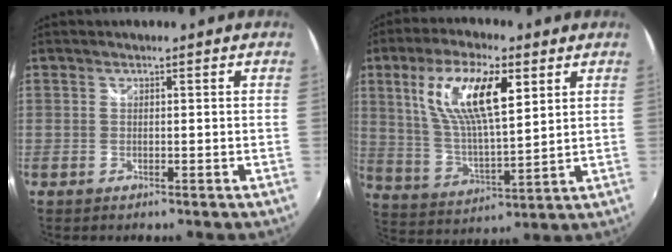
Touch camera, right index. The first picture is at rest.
{"total": 15.6, "force": [6.3, 5.4, 13.2], "torque": [-0.249, 0.010, 0.124]}